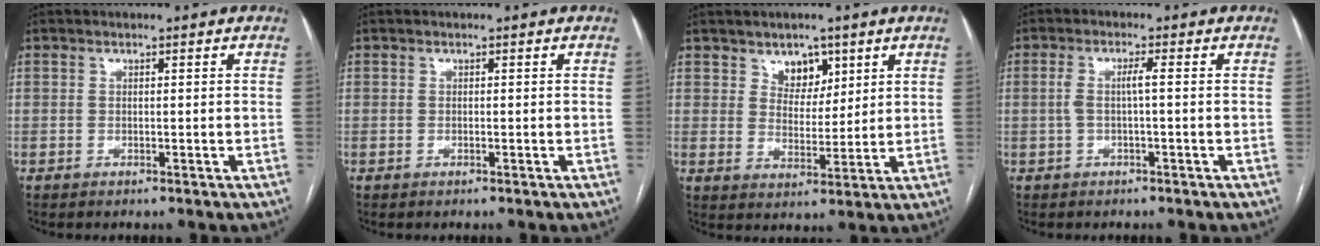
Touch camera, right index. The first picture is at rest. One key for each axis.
{"total": 0.0}
{"total": 5.2, "fx": 3.1, "fy": 3.6, "fz": 2.2, "tx": -0.026, "ty": 0.001, "tz": 0.056}
{"total": 2.7, "fx": -0.3, "fy": 0.3, "fz": 2.7, "tx": -0.056, "ty": 0.012, "tz": -0.003}